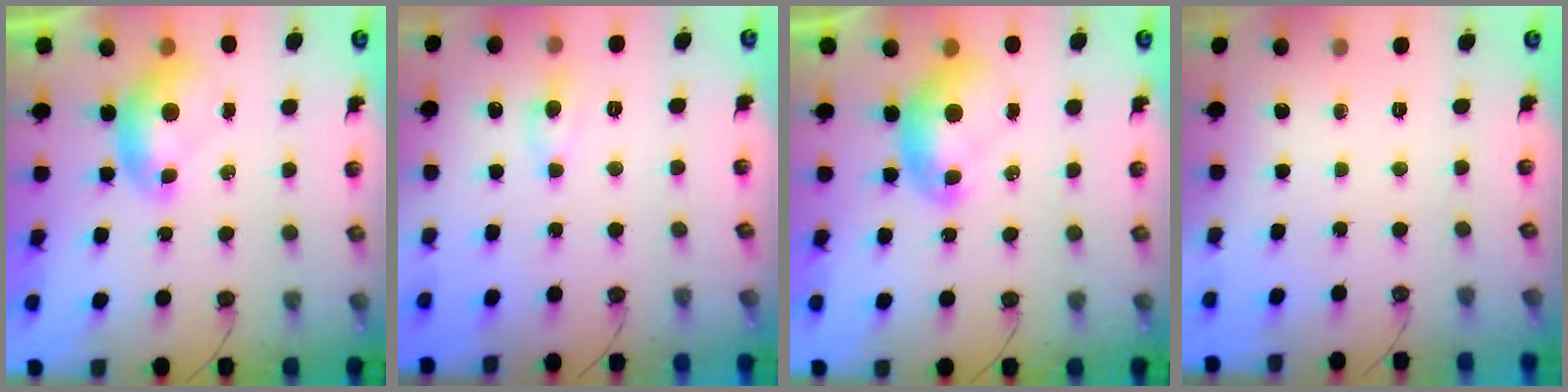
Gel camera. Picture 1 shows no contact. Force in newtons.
{"total": 3.5, "press": 3.4, "slide": 0.7}
{"total": 1.2, "press": 1.1, "slide": 0.6}
{"total": 0.0}